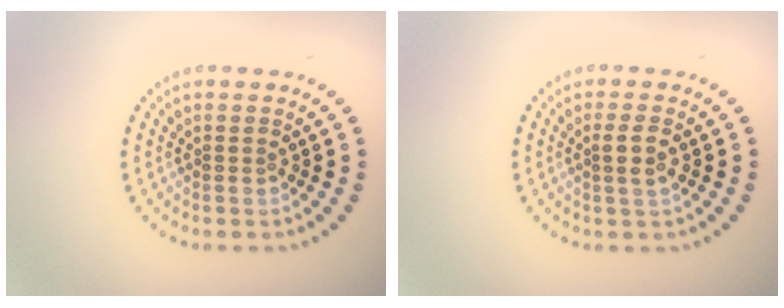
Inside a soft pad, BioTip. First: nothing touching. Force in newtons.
{"total": 1.6, "press": 1.4, "slide": 0.8}